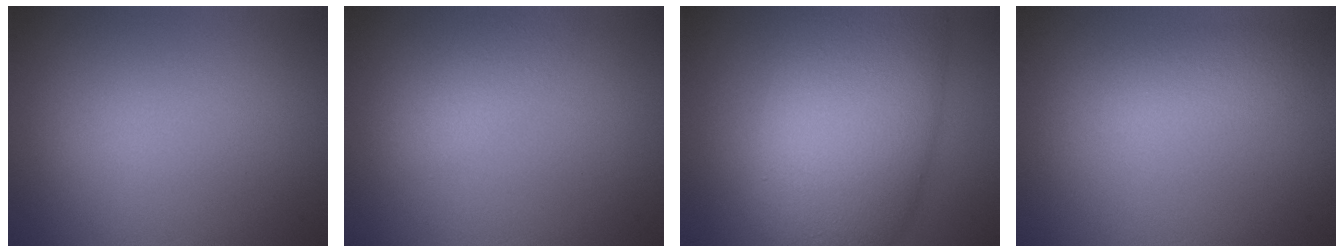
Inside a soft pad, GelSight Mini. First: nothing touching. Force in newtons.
{"total": 2.4, "press": 2.4, "slide": 0.2}
{"total": 13.4, "press": 13.4, "slide": 0.7}
{"total": 2.5, "press": 2.5, "slide": 0.2}